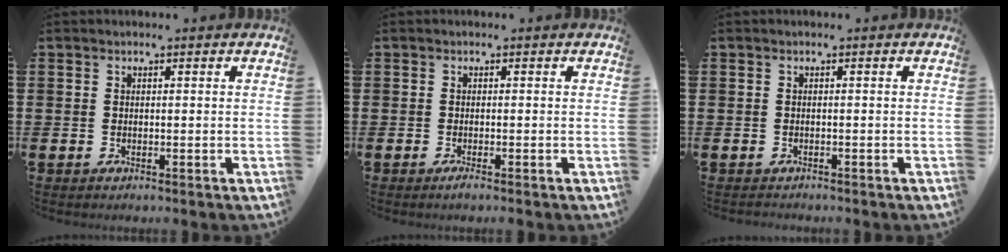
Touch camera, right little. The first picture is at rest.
{"total": 1.0, "force": [-0.6, 0.1, 0.8], "torque": [-0.014, -0.003, -0.011]}
{"total": 0.5, "force": [-0.5, 0.0, -0.1], "torque": [0.000, -0.001, -0.012]}